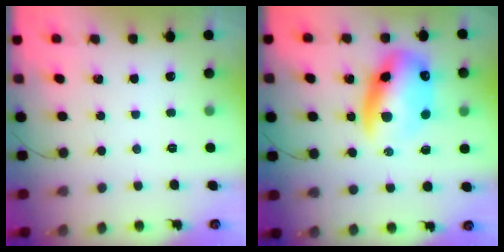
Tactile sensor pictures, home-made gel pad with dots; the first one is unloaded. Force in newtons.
{"total": 15.4, "press": 15.0, "slide": 3.5}